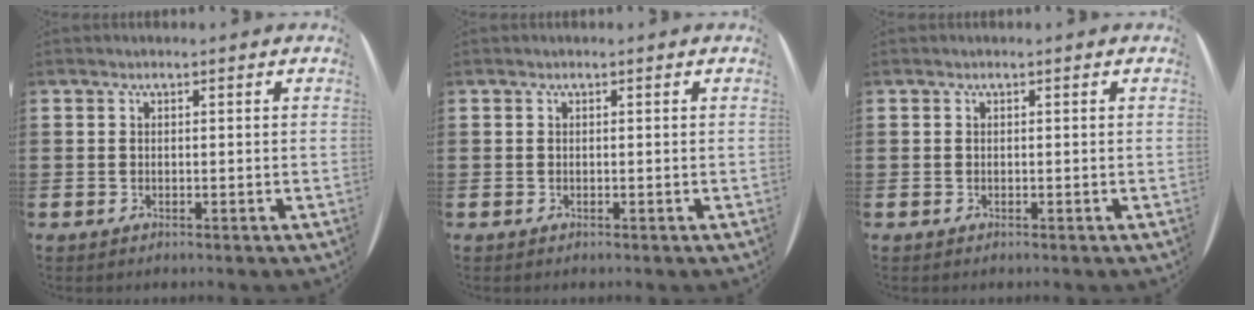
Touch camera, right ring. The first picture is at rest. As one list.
[{"total": 0.0}, {"total": 0.0}]